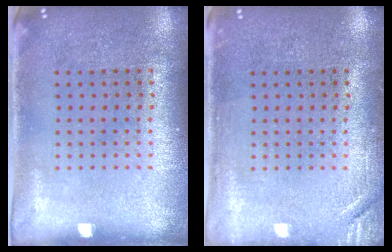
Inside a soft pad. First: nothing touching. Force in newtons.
{"total": 1.5, "press": 1.5, "slide": 0.3}